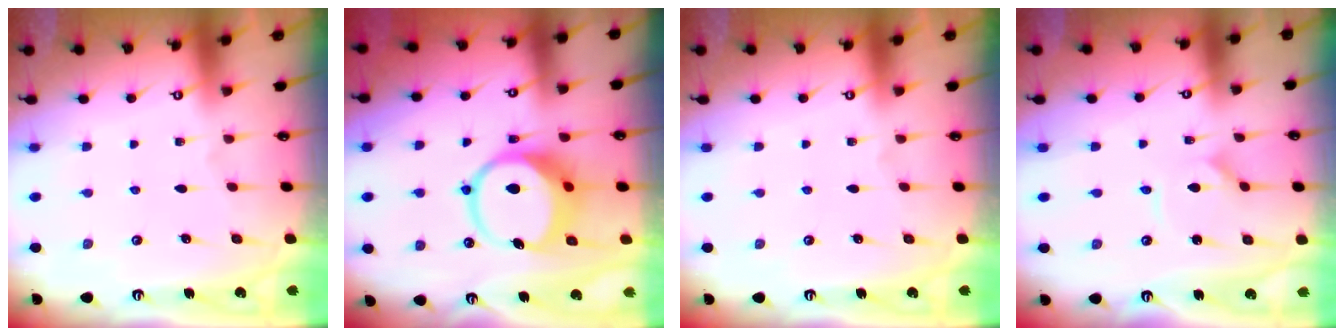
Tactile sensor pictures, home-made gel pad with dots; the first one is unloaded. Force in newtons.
{"total": 10.6, "press": 10.5, "slide": 1.3}
{"total": 0.0}
{"total": 2.1, "press": 2.1, "slide": 0.2}